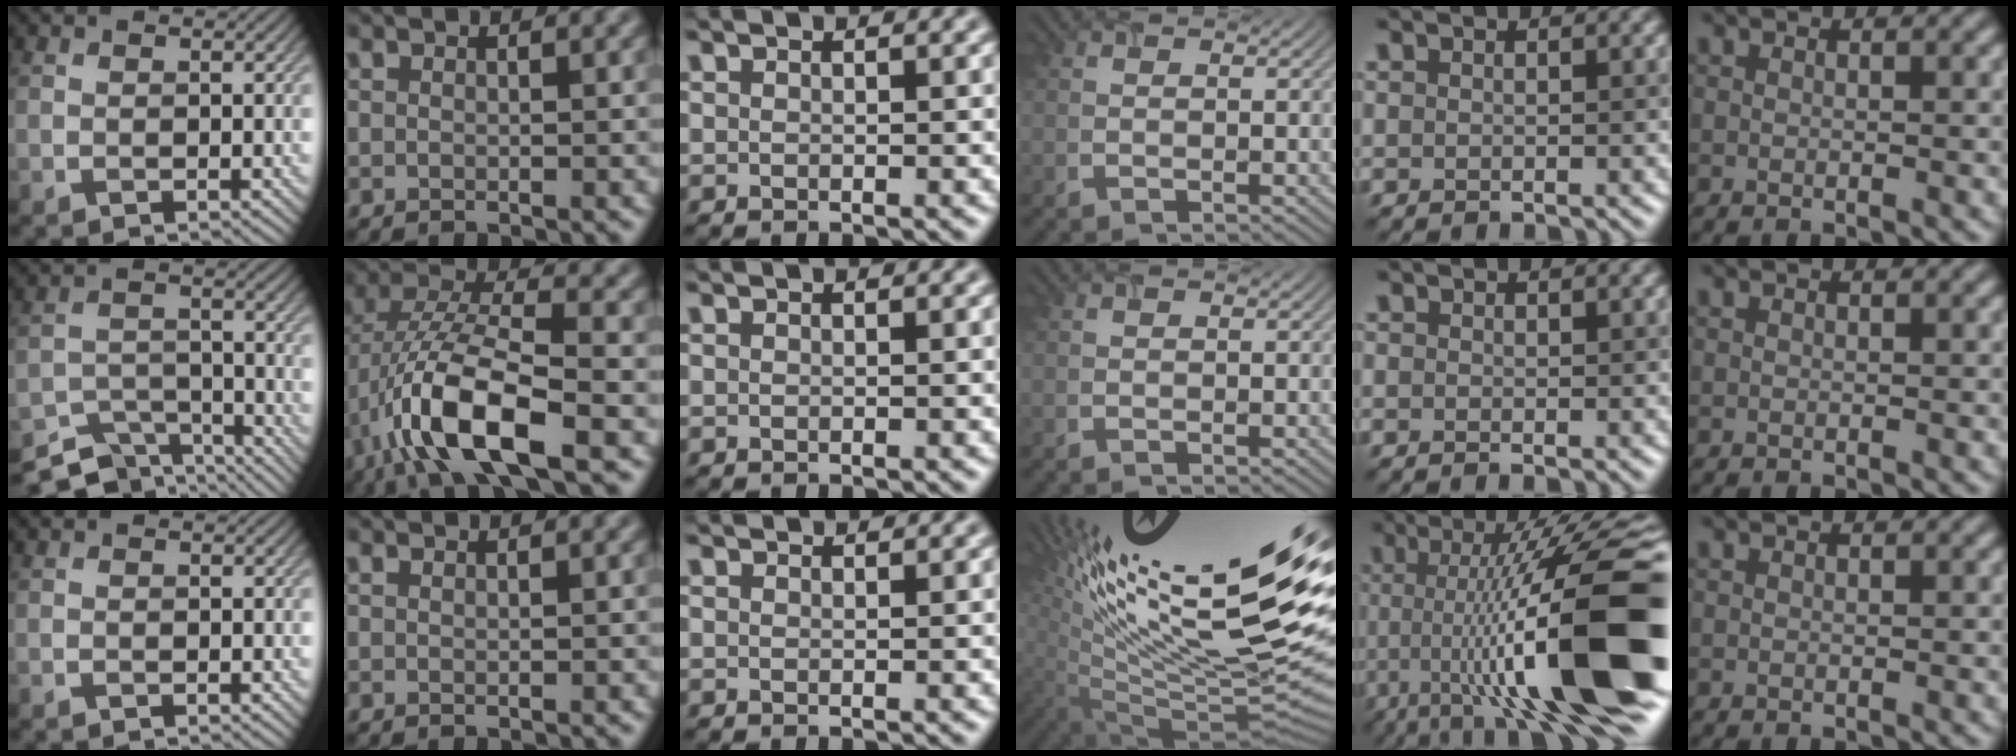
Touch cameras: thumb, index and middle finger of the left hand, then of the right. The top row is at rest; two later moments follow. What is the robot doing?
{"motion": "screw", "object": "timer"}